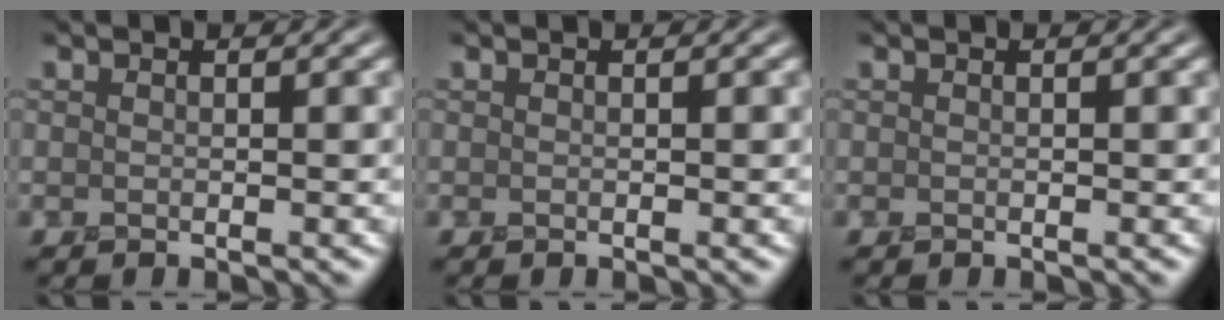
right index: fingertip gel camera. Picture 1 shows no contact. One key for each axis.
{"total": 0.0}
{"total": 0.0}